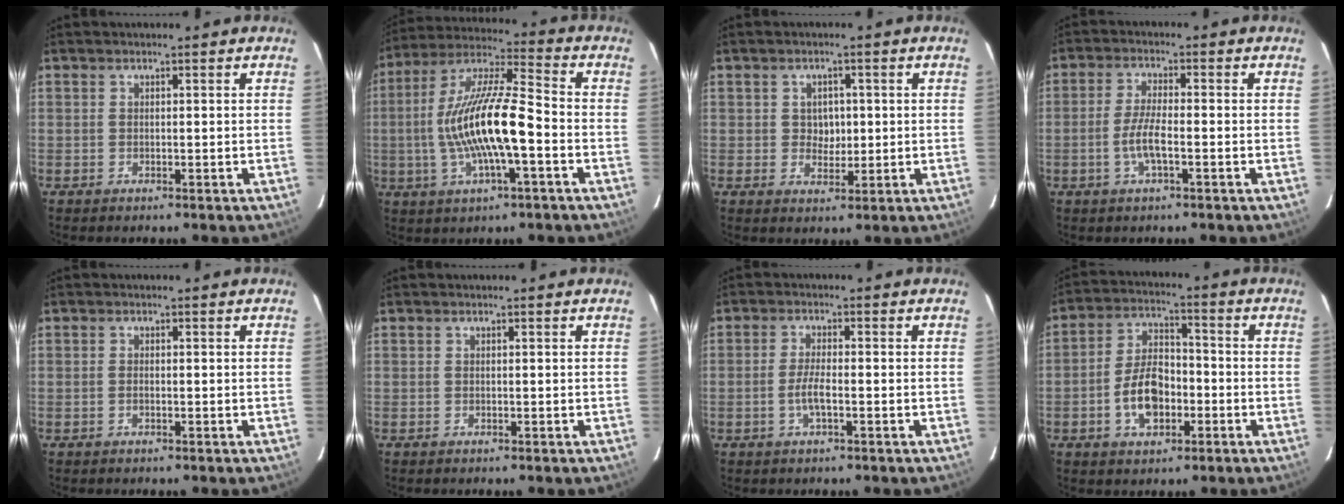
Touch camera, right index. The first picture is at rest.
{"total": 16.6, "force": [-3.2, 3.3, 15.9], "torque": [-0.309, 0.004, -0.062]}
{"total": 3.5, "force": [0.3, 3.1, 1.6], "torque": [-0.023, 0.008, 0.006]}
{"total": 5.3, "force": [-1.8, 1.1, 4.9], "torque": [-0.102, -0.001, -0.035]}
{"total": 0.8, "force": [-0.3, 0.5, 0.6], "torque": [-0.013, 0.001, -0.006]}
{"total": 0.0}
{"total": 3.7, "force": [-1.3, 0.7, 3.4], "torque": [-0.071, -0.001, -0.026]}
{"total": 10.9, "force": [-4.0, 6.3, 7.9], "torque": [-0.160, 0.021, -0.066]}